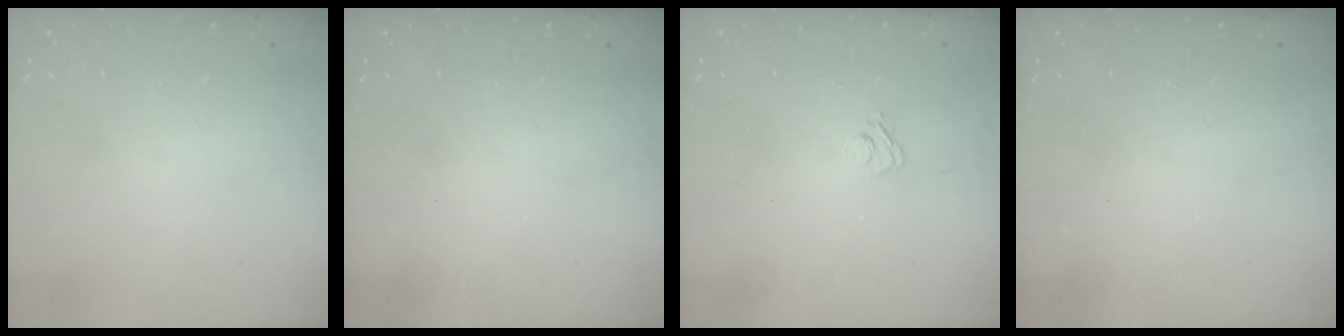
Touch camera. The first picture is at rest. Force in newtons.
{"total": 2.5, "press": 2.4, "slide": 0.8}
{"total": 2.9, "press": 2.6, "slide": 1.2}
{"total": 2.5, "press": 2.4, "slide": 0.7}